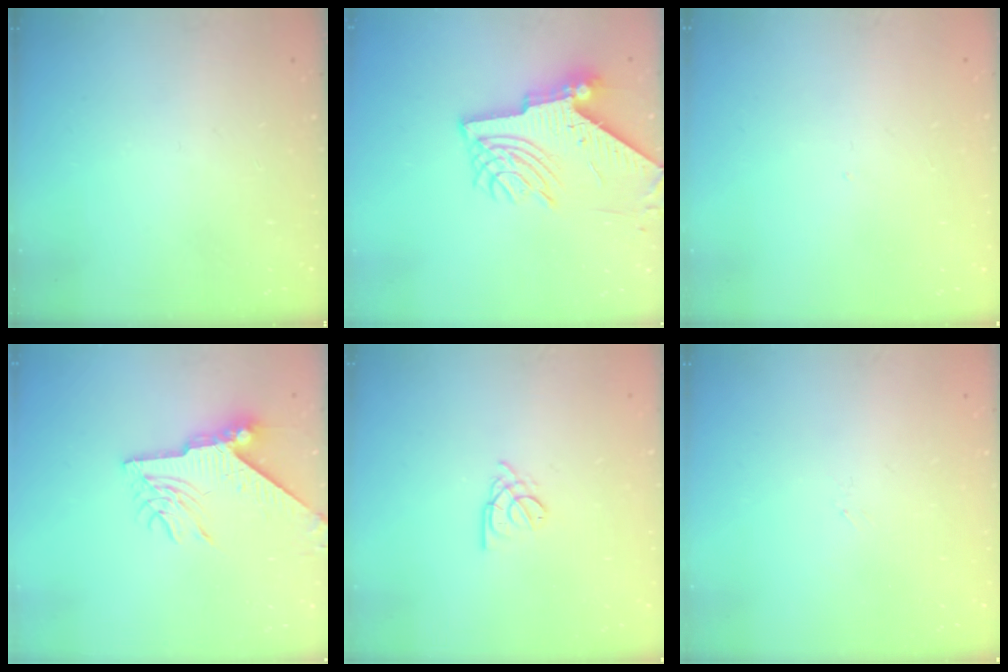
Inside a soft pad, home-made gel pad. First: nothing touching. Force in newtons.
{"total": 9.7, "press": 9.7, "slide": 1.0}
{"total": 0.0}
{"total": 9.2, "press": 9.1, "slide": 0.9}
{"total": 2.3, "press": 2.3, "slide": 0.5}
{"total": 1.5, "press": 1.4, "slide": 0.3}